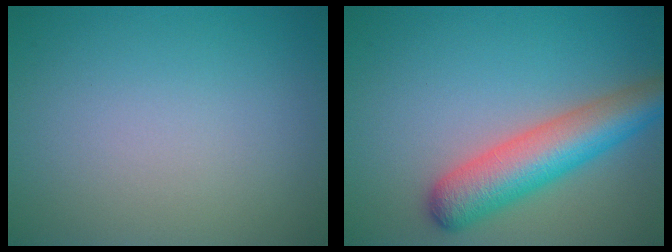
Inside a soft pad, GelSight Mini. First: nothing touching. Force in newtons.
{"total": 6.7, "press": 6.7, "slide": 0.2}